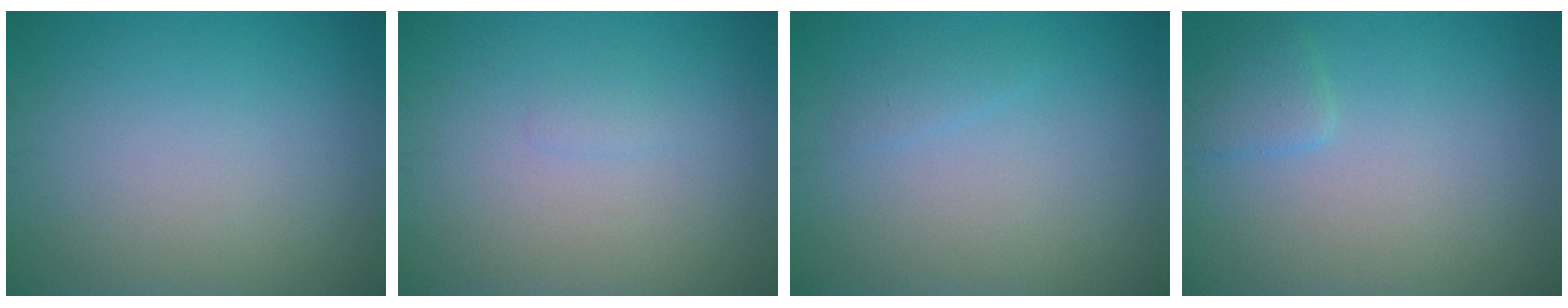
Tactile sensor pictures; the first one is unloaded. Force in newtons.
{"total": 0.5, "press": 0.5, "slide": 0.1}
{"total": 0.8, "press": 0.8, "slide": 0.0}
{"total": 1.5, "press": 1.5, "slide": 0.2}